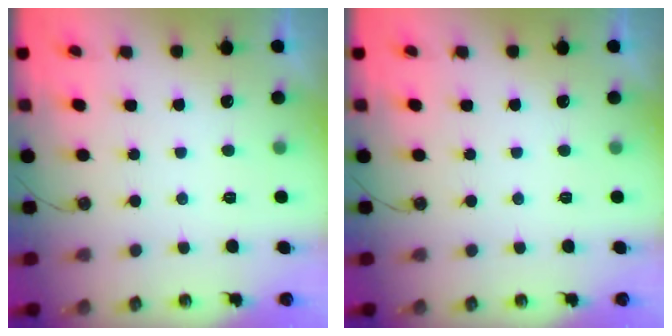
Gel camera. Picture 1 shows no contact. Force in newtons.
{"total": 0.0}